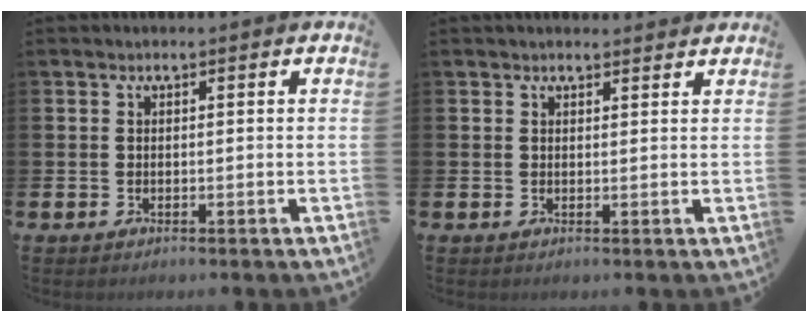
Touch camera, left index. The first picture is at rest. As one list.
[{"total": 1.5, "force": [1.4, 0.3, 0.2], "torque": [0.003, -0.003, 0.024]}]